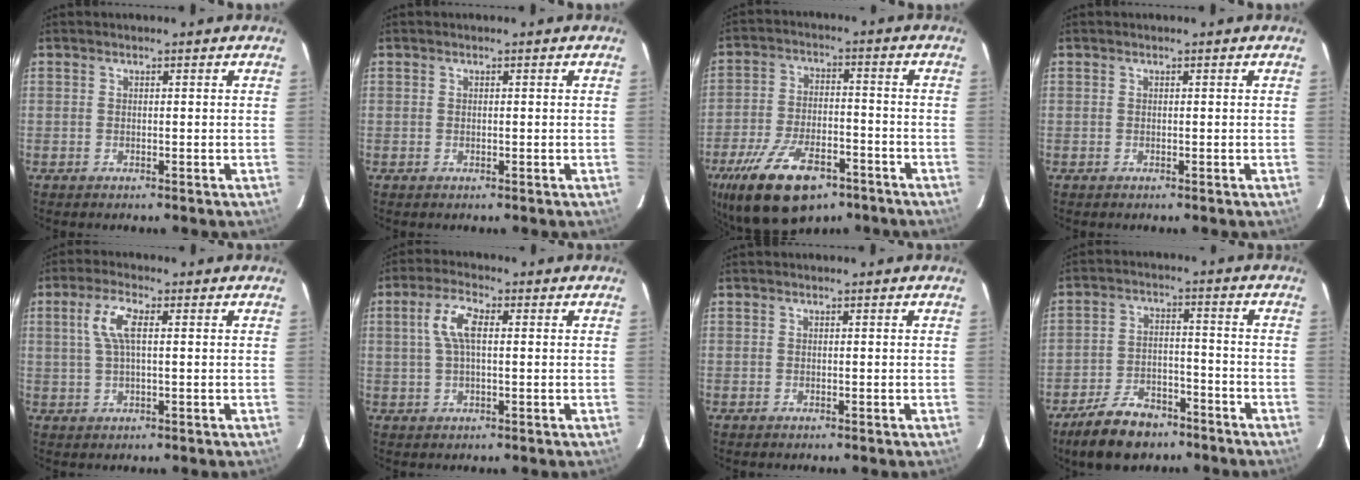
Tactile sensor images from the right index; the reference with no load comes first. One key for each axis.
{"total": 0.0}
{"total": 18.5, "fx": -11.7, "fy": 8.5, "fz": 11.5, "tx": -0.246, "ty": -0.026, "tz": -0.192}
{"total": 0.0}
{"total": 5.5, "fx": 1.3, "fy": 1.5, "fz": 5.1, "tx": -0.104, "ty": 0.009, "tz": 0.027}
{"total": 5.8, "fx": 1.1, "fy": 2.1, "fz": 5.3, "tx": -0.108, "ty": 0.013, "tz": 0.022}
{"total": 0.0}
{"total": 11.8, "fx": -8.9, "fy": 5.6, "fz": 5.4, "tx": -0.128, "ty": 0.009, "tz": -0.140}